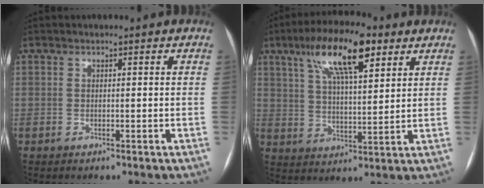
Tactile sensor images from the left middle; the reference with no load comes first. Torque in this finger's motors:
{"motor_torque": [1.54, -0.60, 0.31, 0.07]}